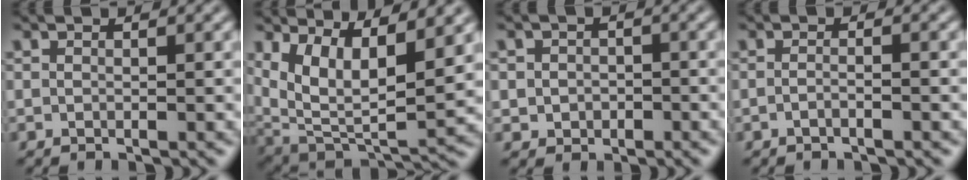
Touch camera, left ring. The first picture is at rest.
{"total": 9.2, "force": [3.9, 3.8, 7.4], "torque": [-0.140, -0.017, 0.079]}
{"total": 2.1, "force": [-0.4, 1.9, 0.8], "torque": [0.000, -0.005, -0.009]}
{"total": 1.1, "force": [-0.6, 0.3, 0.9], "torque": [-0.015, -0.001, -0.015]}